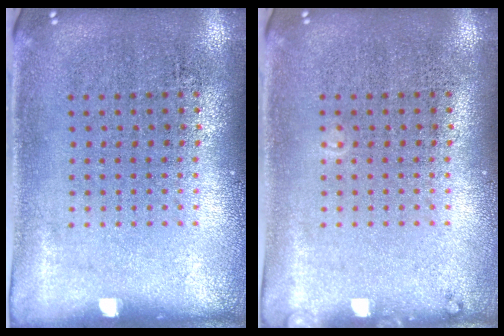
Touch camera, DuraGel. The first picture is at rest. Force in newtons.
{"total": 0.6, "press": 0.6, "slide": 0.2}